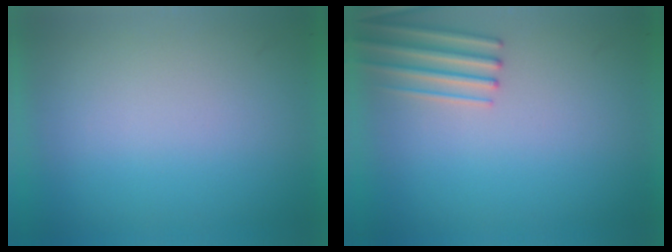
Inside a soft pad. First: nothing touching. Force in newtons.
{"total": 2.5}